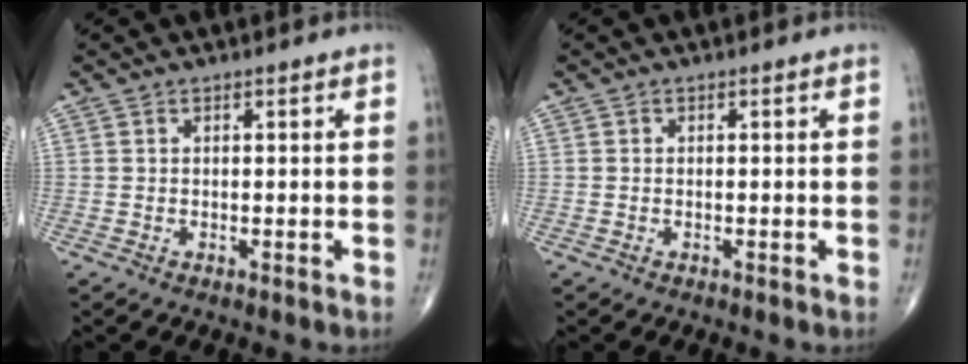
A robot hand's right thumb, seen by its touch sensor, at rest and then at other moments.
{"total": 0.0}